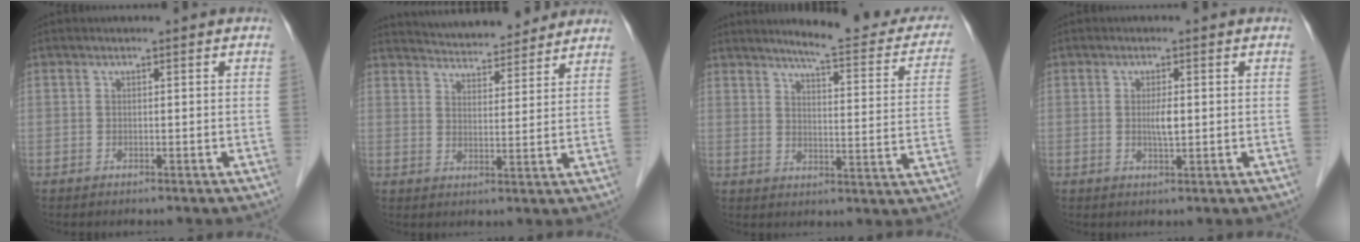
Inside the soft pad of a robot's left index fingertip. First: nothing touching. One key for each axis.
{"total": 14.3, "fx": 13.4, "fy": 2.4, "fz": 4.3, "tx": -0.061, "ty": 0.018, "tz": 0.188}
{"total": 16.2, "fx": 13.9, "fy": 2.3, "fz": 7.9, "tx": -0.081, "ty": -0.022, "tz": 0.153}
{"total": 2.2, "fx": 0.0, "fy": 0.4, "fz": 2.2, "tx": -0.044, "ty": -0.002, "tz": -0.001}